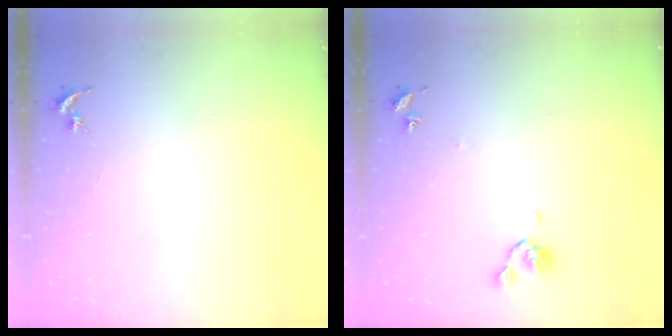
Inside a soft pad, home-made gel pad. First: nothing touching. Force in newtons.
{"total": 5.6, "press": 5.6, "slide": 0.9}